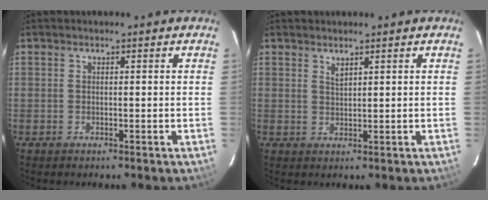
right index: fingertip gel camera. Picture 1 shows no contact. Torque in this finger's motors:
{"motor_torque": [-0.05, 0.09, -0.02, 0.00]}